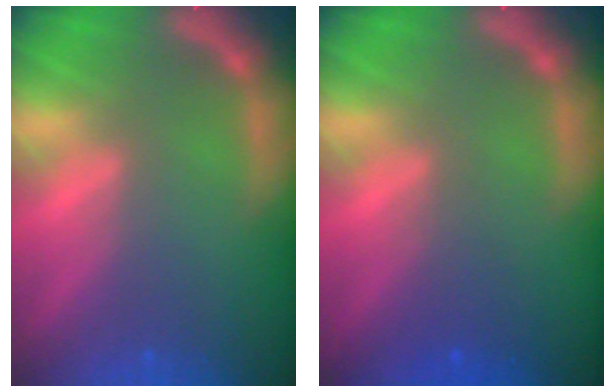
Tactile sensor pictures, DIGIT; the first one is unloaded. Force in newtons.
{"total": 1.9}